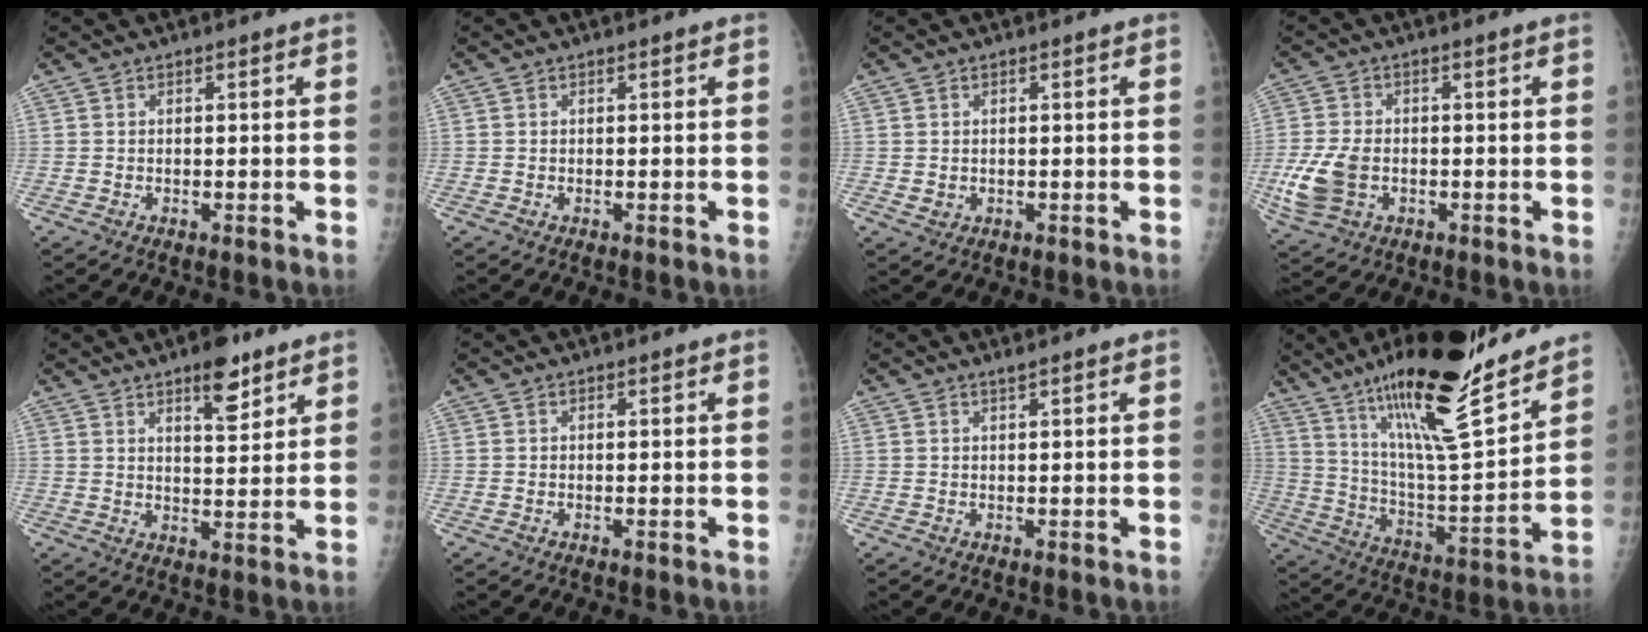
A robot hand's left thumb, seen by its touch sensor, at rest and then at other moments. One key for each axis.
{"total": 0.0}
{"total": 1.7, "fx": 0.0, "fy": 1.5, "fz": 0.8, "tx": -0.011, "ty": -0.001, "tz": 0.007}
{"total": 8.6, "fx": -1.7, "fy": 5.8, "fz": 6.1, "tx": -0.138, "ty": 0.001, "tz": -0.027}
{"total": 7.3, "fx": 4.8, "fy": 2.8, "fz": 4.8, "tx": -0.053, "ty": -0.030, "tz": 0.069}
{"total": 0.0}
{"total": 0.6, "fx": 0.5, "fy": -0.1, "fz": 0.3, "tx": -0.011, "ty": -0.002, "tz": 0.013}
{"total": 25.0, "fx": 17.9, "fy": 4.7, "fz": 16.8, "tx": -0.256, "ty": -0.083, "tz": 0.305}